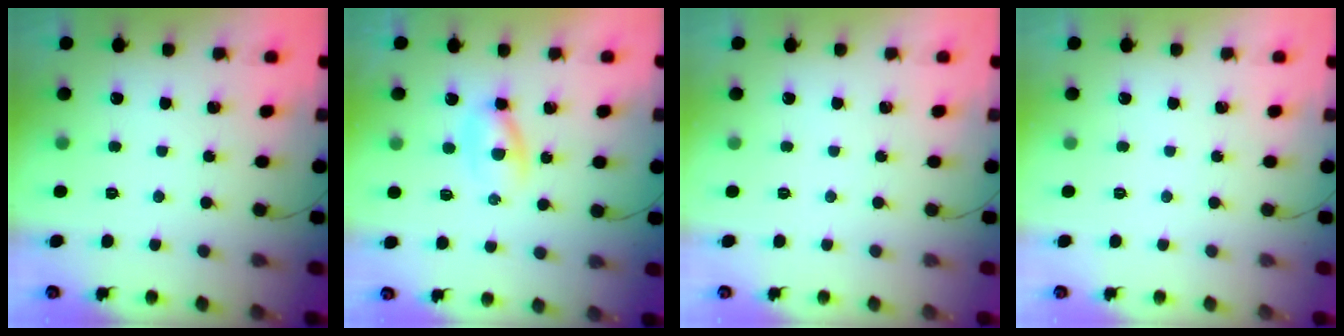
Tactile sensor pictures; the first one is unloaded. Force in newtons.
{"total": 3.6, "press": 3.5, "slide": 1.1}
{"total": 0.0}
{"total": 0.0}